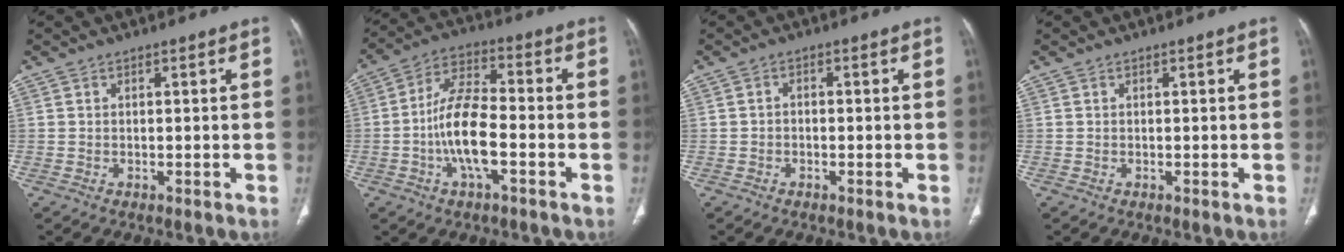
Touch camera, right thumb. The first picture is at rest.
{"total": 11.8, "force": [-3.2, 4.5, 10.4], "torque": [-0.203, 0.030, -0.064]}
{"total": 1.2, "force": [-0.4, 0.9, 0.6], "torque": [-0.006, 0.005, -0.009]}
{"total": 0.0}